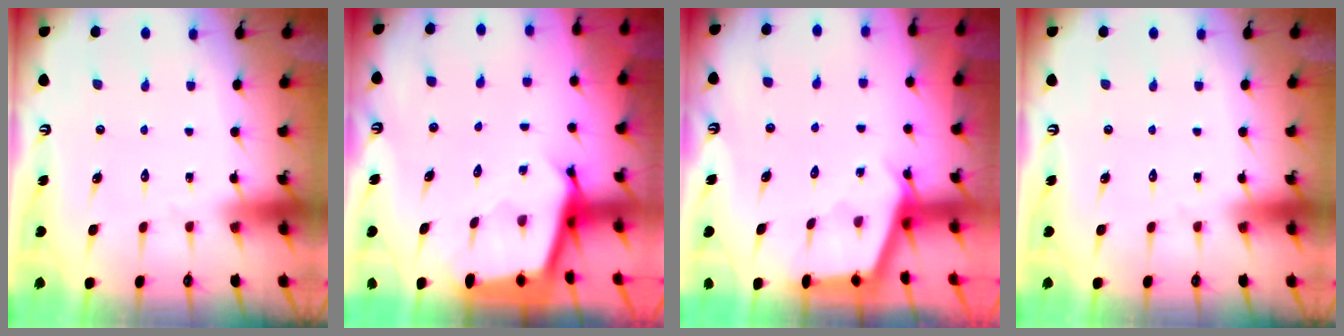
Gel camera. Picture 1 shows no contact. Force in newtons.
{"total": 2.7, "press": 2.7, "slide": 0.1}
{"total": 2.9, "press": 2.9, "slide": 0.3}
{"total": 0.0}